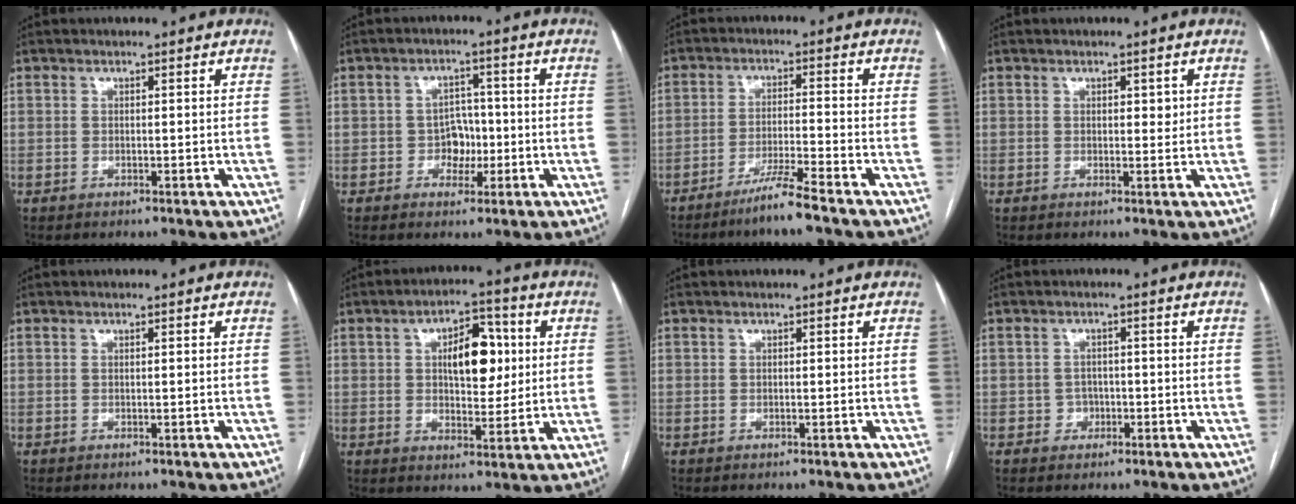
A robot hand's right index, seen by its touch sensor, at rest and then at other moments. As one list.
[{"total": 4.0, "force": [-1.0, 3.2, 2.2], "torque": [-0.028, 0.011, -0.016]}, {"total": 6.1, "force": [-4.8, -1.0, 3.7], "torque": [-0.065, -0.017, -0.094]}, {"total": 1.6, "force": [0.5, 0.8, 1.3], "torque": [-0.015, -0.001, 0.006]}, {"total": 0.0}, {"total": 9.2, "force": [1.9, 4.3, 8.0], "torque": [-0.120, 0.015, 0.032]}, {"total": 0.0}, {"total": 1.9, "force": [-0.8, 1.7, 0.4], "torque": [0.002, 0.009, -0.013]}]